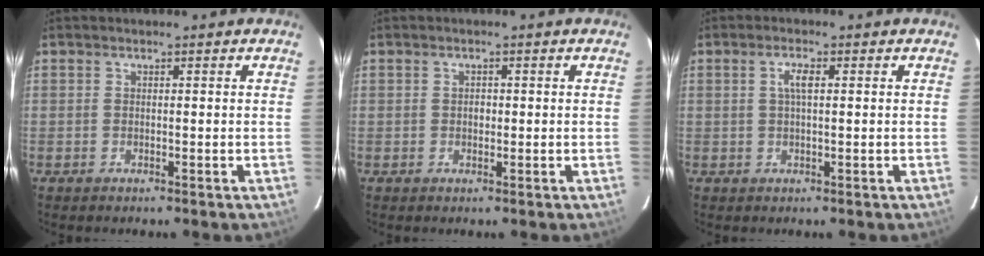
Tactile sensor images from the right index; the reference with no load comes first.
{"total": 1.1, "force": [0.0, 1.0, 0.6], "torque": [-0.009, 0.004, -0.001]}
{"total": 2.5, "force": [0.5, 0.7, 2.3], "torque": [-0.046, 0.005, 0.009]}